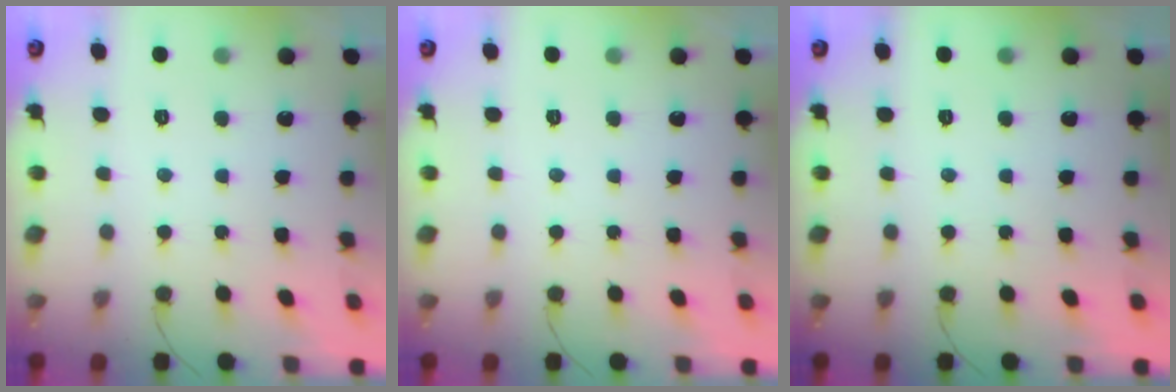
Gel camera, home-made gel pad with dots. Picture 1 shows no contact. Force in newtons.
{"total": 0.0}
{"total": 0.0}